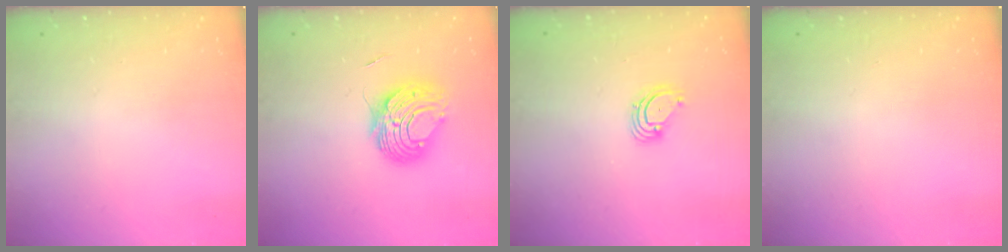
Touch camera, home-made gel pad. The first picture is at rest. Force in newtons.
{"total": 8.7, "press": 8.7, "slide": 0.8}
{"total": 3.6, "press": 3.6, "slide": 0.3}
{"total": 0.0}